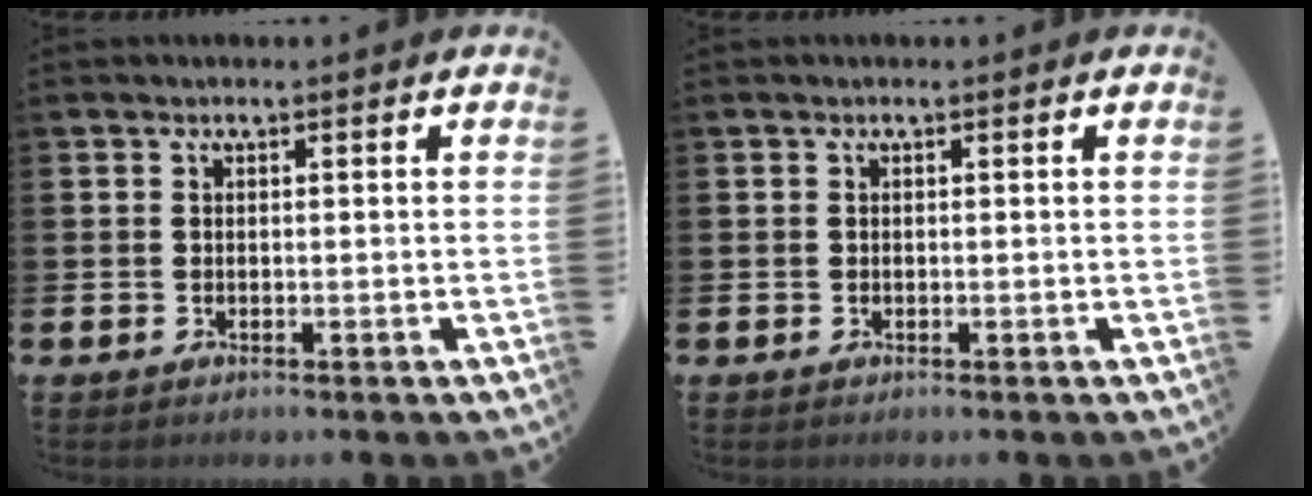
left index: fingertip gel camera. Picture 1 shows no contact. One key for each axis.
{"total": 0.0}